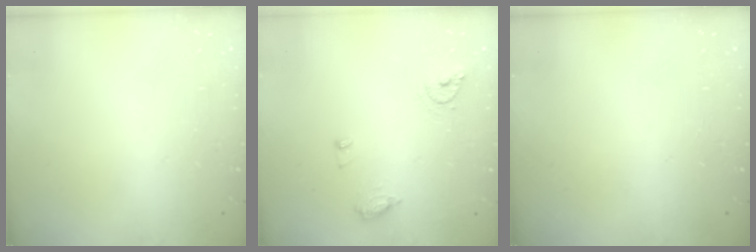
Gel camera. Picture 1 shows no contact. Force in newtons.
{"total": 8.3, "press": 8.2, "slide": 0.9}
{"total": 0.0}